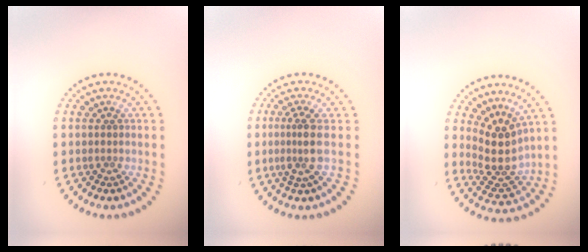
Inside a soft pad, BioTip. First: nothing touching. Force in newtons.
{"total": 2.5, "press": 1.9, "slide": 1.6}
{"total": 4.1, "press": 3.0, "slide": 2.7}